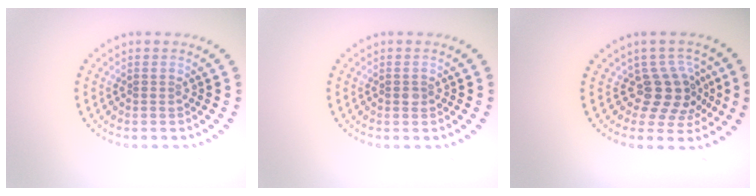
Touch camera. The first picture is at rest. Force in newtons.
{"total": 0.6, "press": 0.6, "slide": 0.1}
{"total": 3.9, "press": 3.1, "slide": 2.4}